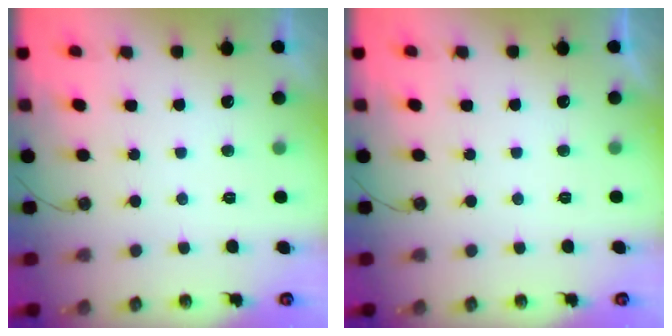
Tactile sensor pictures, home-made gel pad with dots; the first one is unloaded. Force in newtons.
{"total": 0.0}